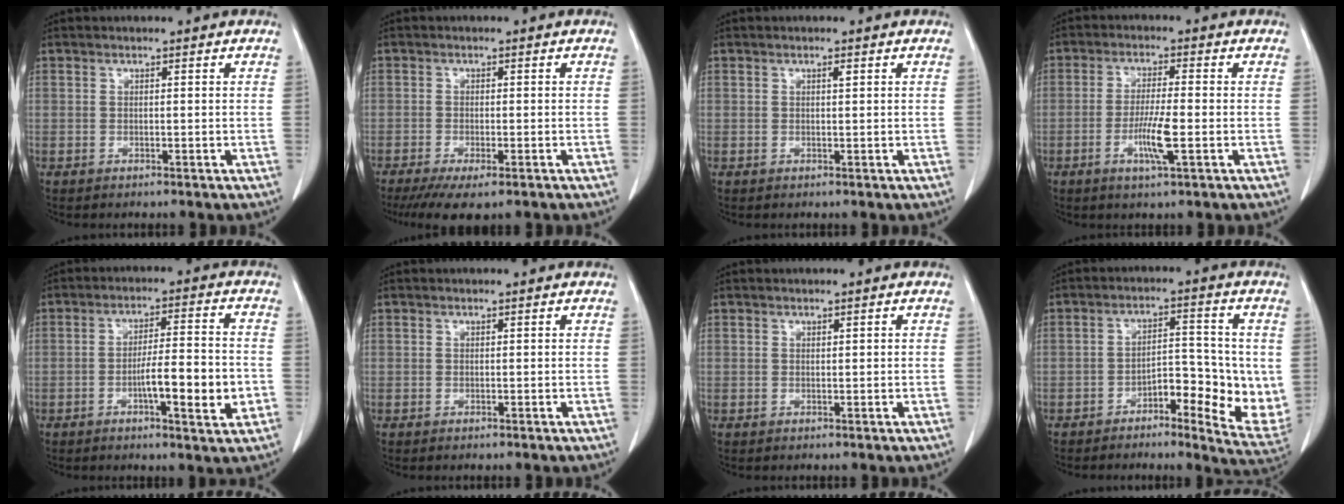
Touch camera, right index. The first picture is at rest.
{"total": 7.2, "force": [-5.1, 1.6, 4.8], "torque": [-0.072, -0.018, -0.076]}
{"total": 0.6, "force": [0.3, 0.1, 0.6], "torque": [-0.012, 0.000, 0.006]}
{"total": 5.9, "force": [-1.9, 0.2, 5.6], "torque": [-0.106, -0.008, -0.033]}
{"total": 9.6, "force": [-2.8, 1.3, 9.1], "torque": [-0.139, 0.007, -0.042]}
{"total": 0.0}
{"total": 0.5, "force": [0.1, 0.1, 0.5], "torque": [-0.009, 0.000, 0.004]}
{"total": 10.2, "force": [-2.5, 3.6, 9.1], "torque": [-0.116, 0.006, -0.036]}